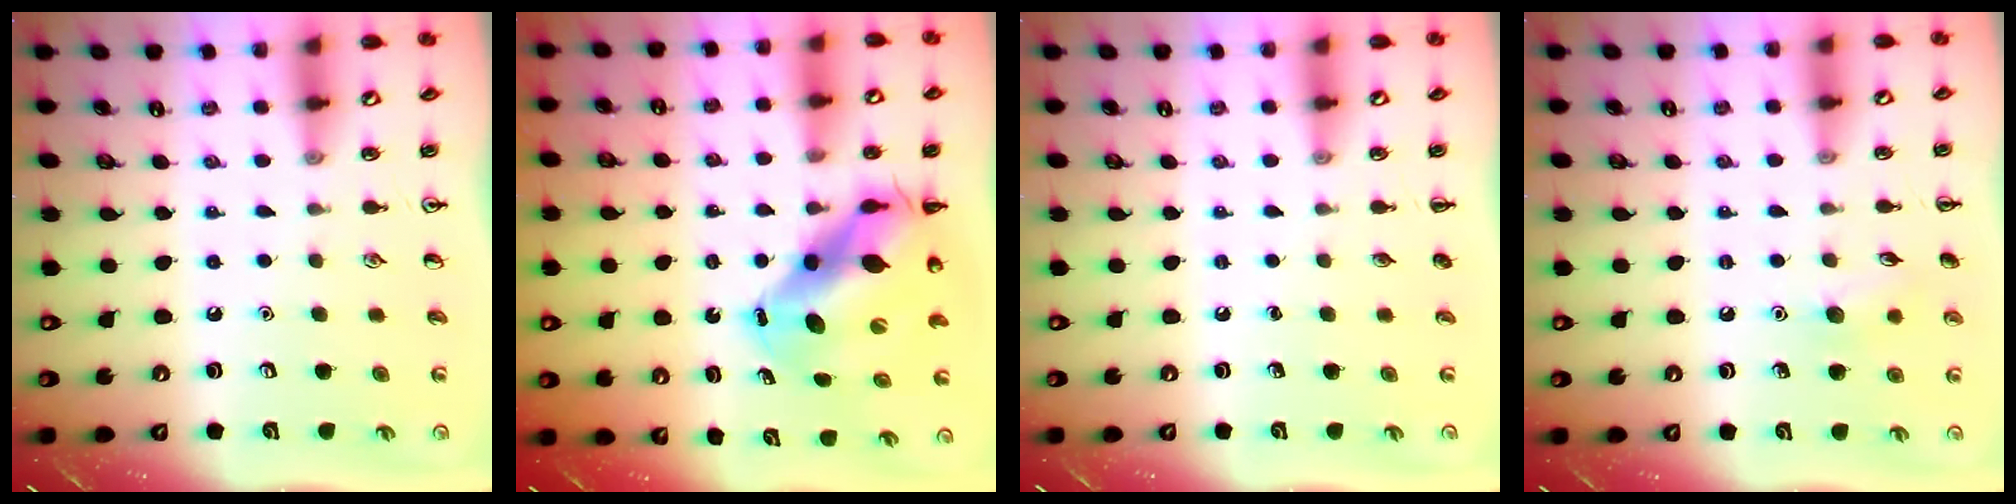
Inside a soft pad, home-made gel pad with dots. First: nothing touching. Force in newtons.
{"total": 12.1, "press": 11.6, "slide": 3.1}
{"total": 0.0}
{"total": 7.0, "press": 6.8, "slide": 1.6}